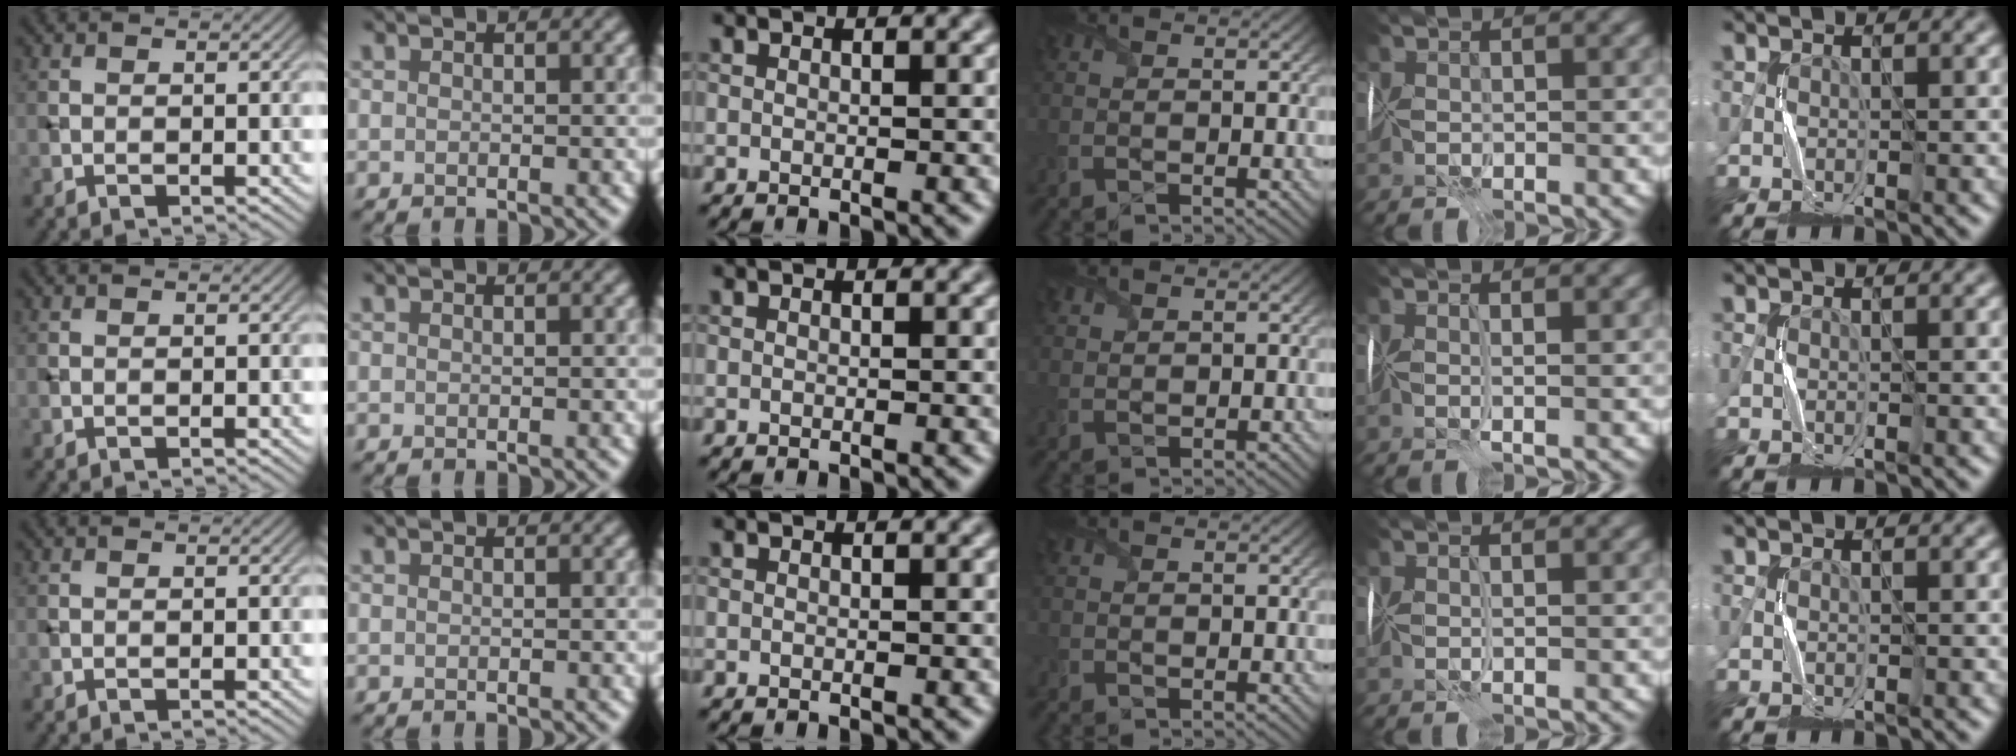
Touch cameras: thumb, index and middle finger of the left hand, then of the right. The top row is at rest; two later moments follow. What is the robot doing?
{"motion": "fold", "object": "wrapping paper"}